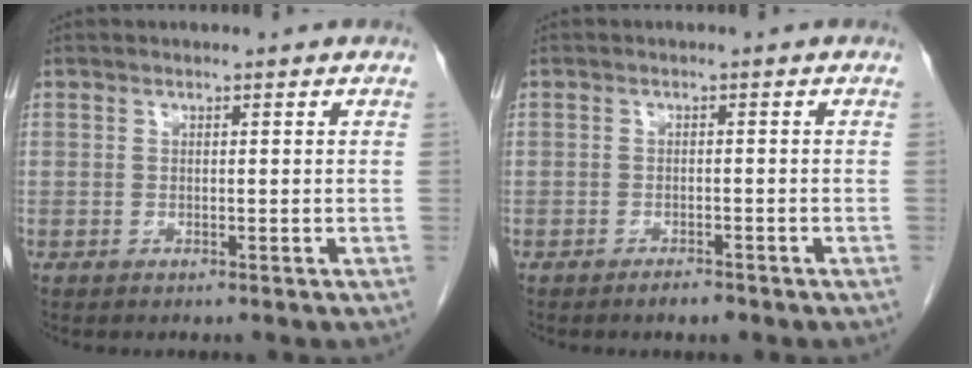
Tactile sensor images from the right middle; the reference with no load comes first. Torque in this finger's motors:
{"motor_torque": [0.48, -0.33, -0.01, 0.01]}